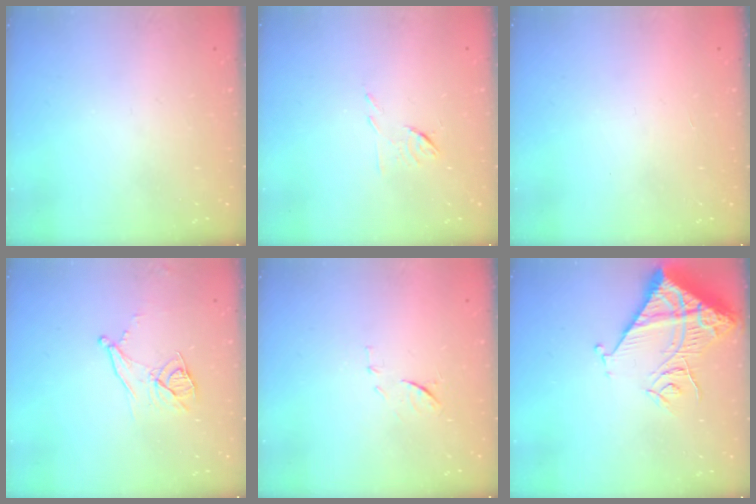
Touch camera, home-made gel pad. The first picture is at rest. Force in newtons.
{"total": 6.0, "press": 6.0, "slide": 0.7}
{"total": 1.5, "press": 1.5, "slide": 0.1}
{"total": 9.7, "press": 9.2, "slide": 3.0}
{"total": 6.2, "press": 6.2, "slide": 1.0}
{"total": 14.6, "press": 14.5, "slide": 1.4}